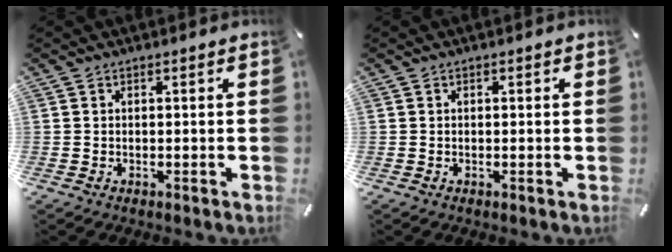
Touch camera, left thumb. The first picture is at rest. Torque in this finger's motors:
{"motor_torque": [-0.11, -0.31, -0.22, 0.18, -0.02]}